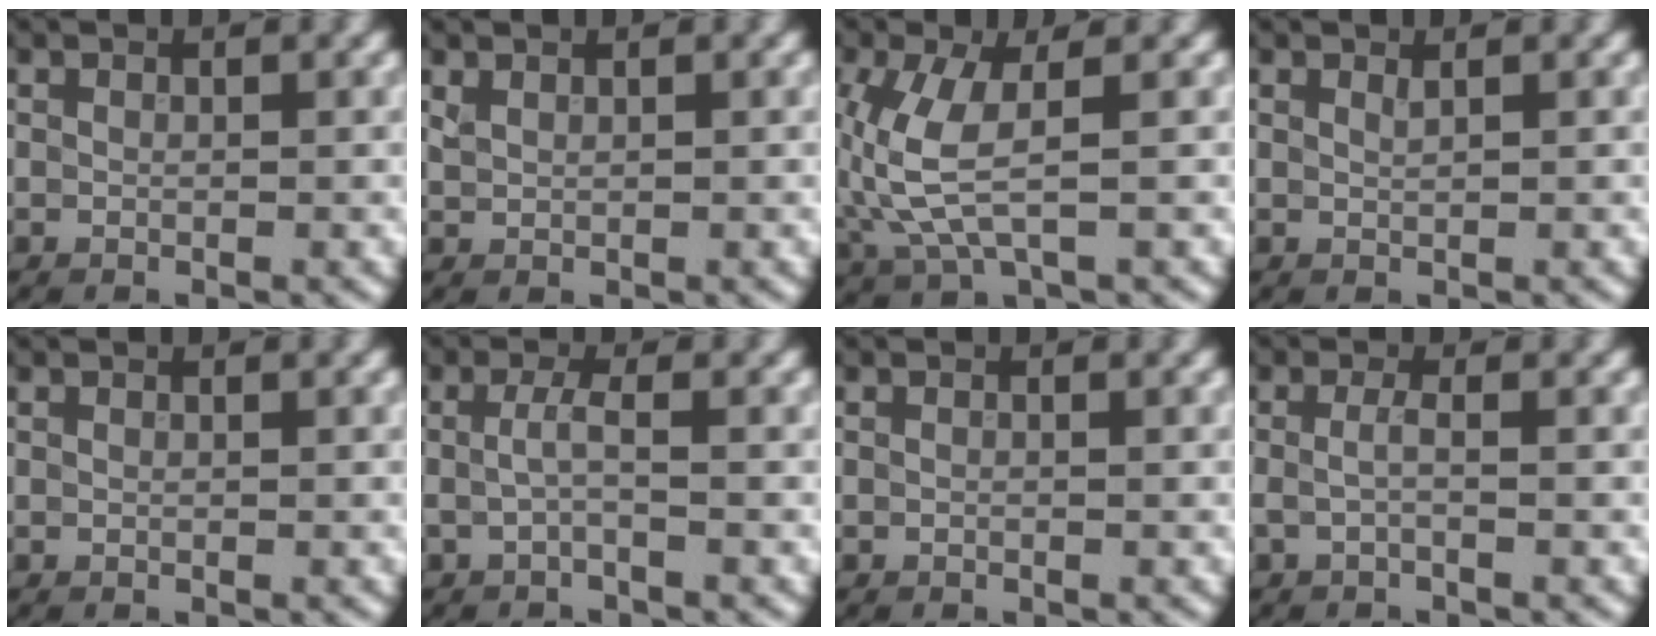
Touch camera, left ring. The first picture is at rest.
{"total": 0.6, "force": [0.5, 0.2, 0.3], "torque": [-0.009, 0.001, 0.016]}
{"total": 5.4, "force": [-0.2, 2.0, 5.0], "torque": [-0.139, -0.004, -0.002]}
{"total": 0.5, "force": [0.4, 0.1, 0.3], "torque": [-0.002, -0.002, 0.008]}
{"total": 0.0}
{"total": 1.6, "force": [-0.2, 0.2, 1.6], "torque": [-0.036, -0.001, -0.004]}
{"total": 0.0}
{"total": 1.3, "force": [-0.2, 0.3, 1.3], "torque": [-0.026, -0.004, -0.005]}